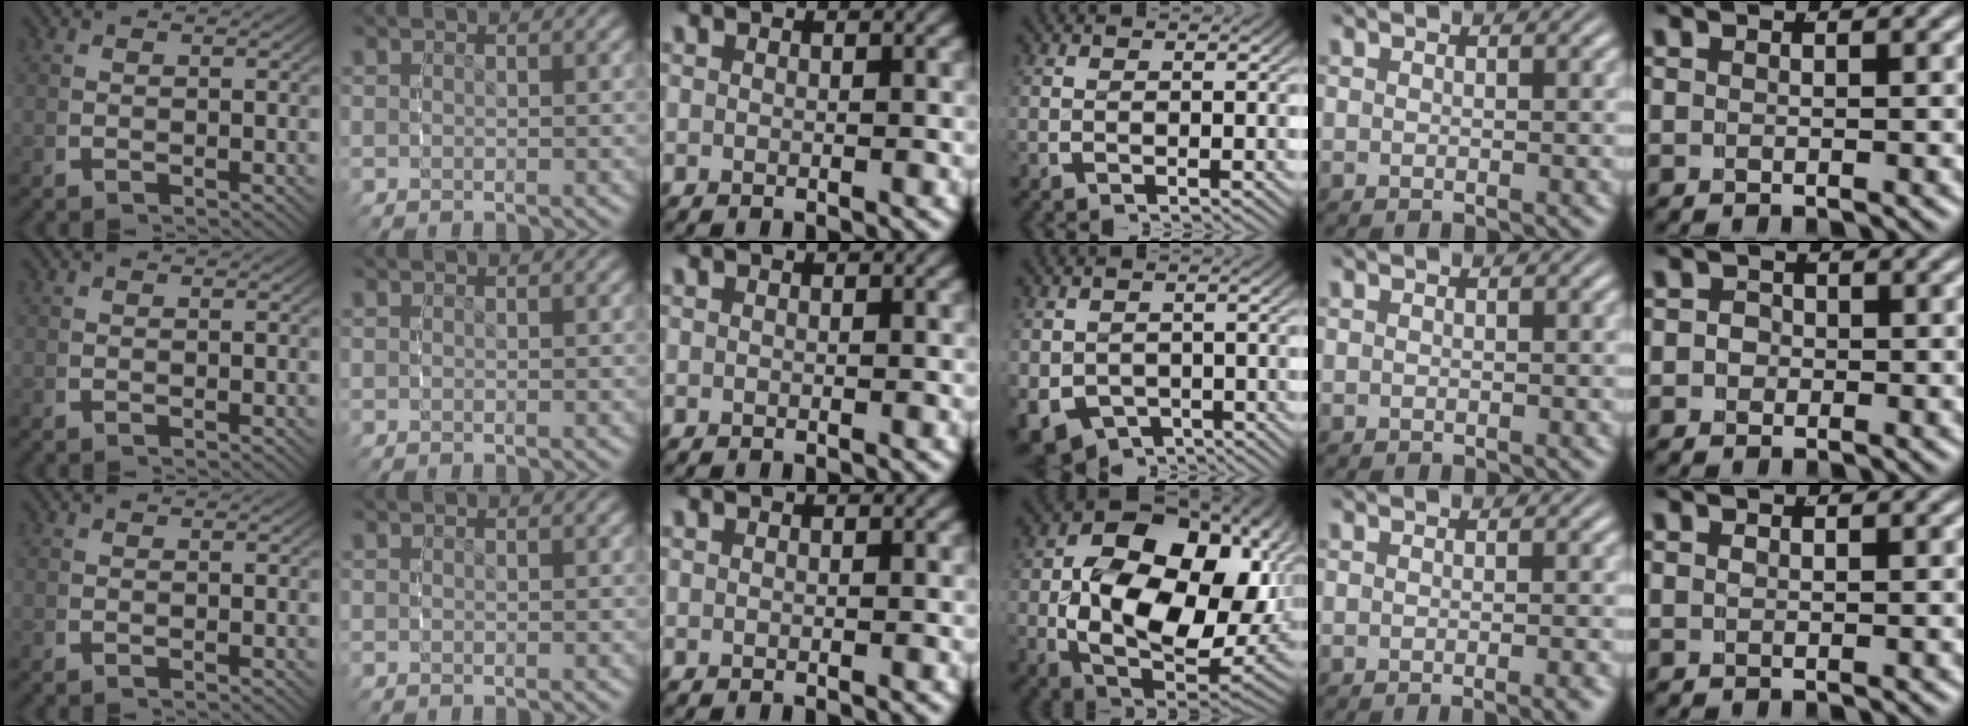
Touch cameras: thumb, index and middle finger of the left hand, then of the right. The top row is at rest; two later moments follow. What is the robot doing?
{"motion": "grasp_and_lifting", "object": "ethernet cable"}